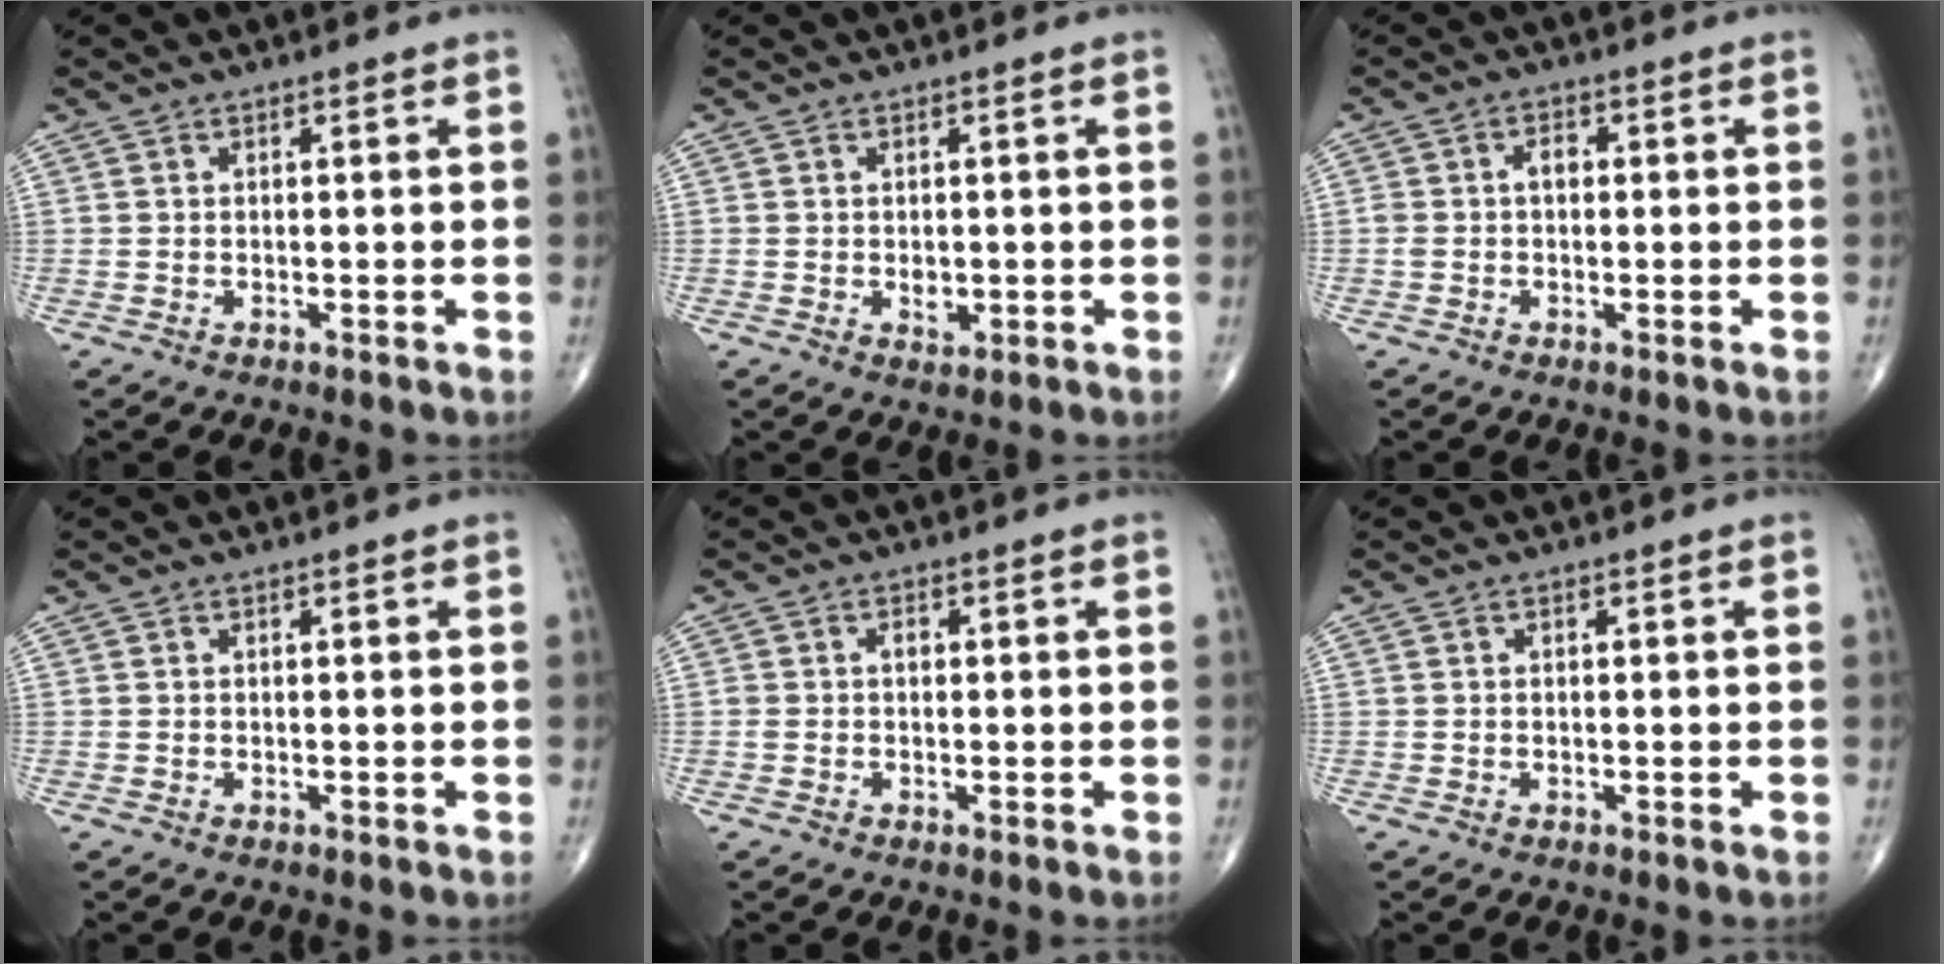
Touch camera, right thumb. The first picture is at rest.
{"total": 2.0, "force": [-0.2, 1.4, 1.4], "torque": [-0.016, -0.003, 0.001]}
{"total": 2.9, "force": [0.0, 1.9, 2.1], "torque": [-0.042, 0.014, -0.001]}
{"total": 0.0}
{"total": 1.4, "force": [0.0, 1.1, 1.0], "torque": [-0.016, 0.007, 0.000]}
{"total": 0.0}